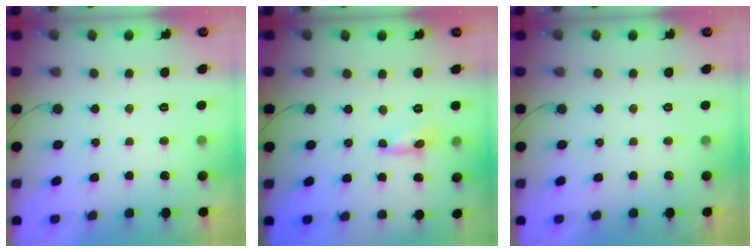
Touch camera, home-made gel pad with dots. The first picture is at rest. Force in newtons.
{"total": 0.8, "press": 0.7, "slide": 0.1}
{"total": 0.0}